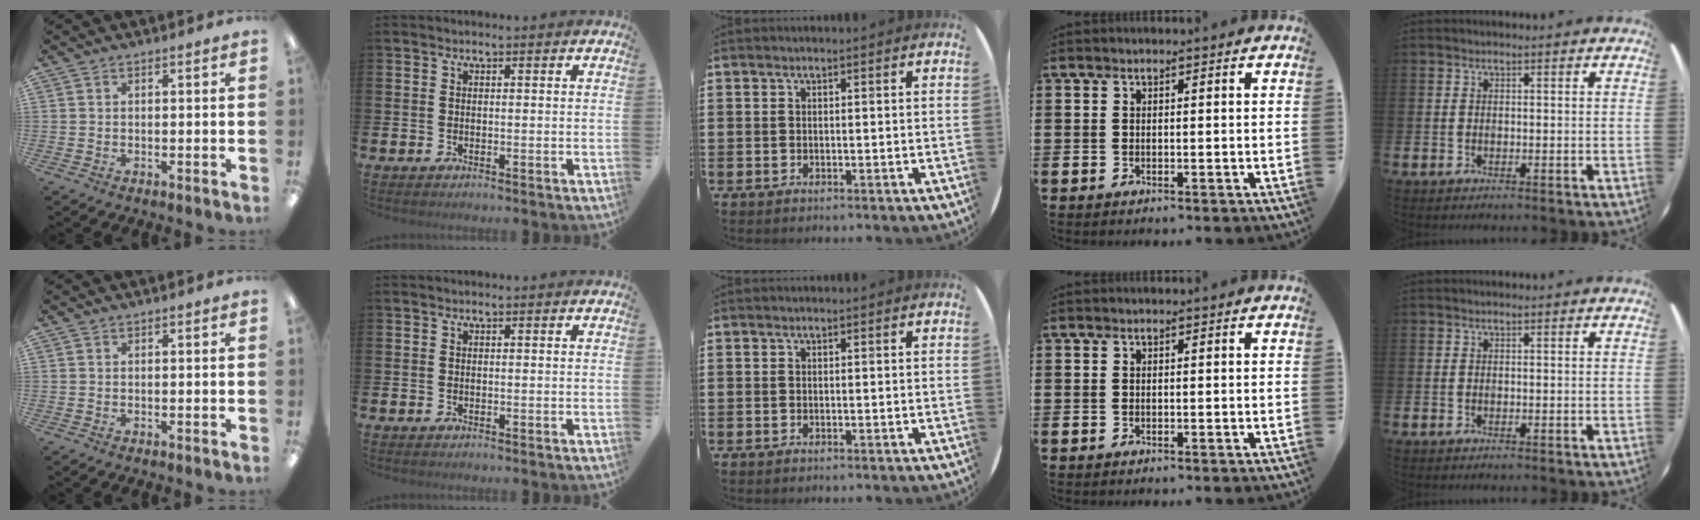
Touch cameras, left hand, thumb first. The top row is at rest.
{}